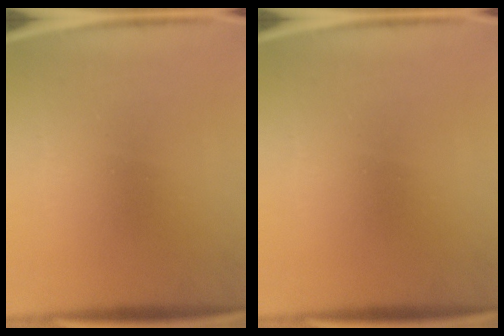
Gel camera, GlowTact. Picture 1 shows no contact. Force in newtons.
{"total": 0.0}